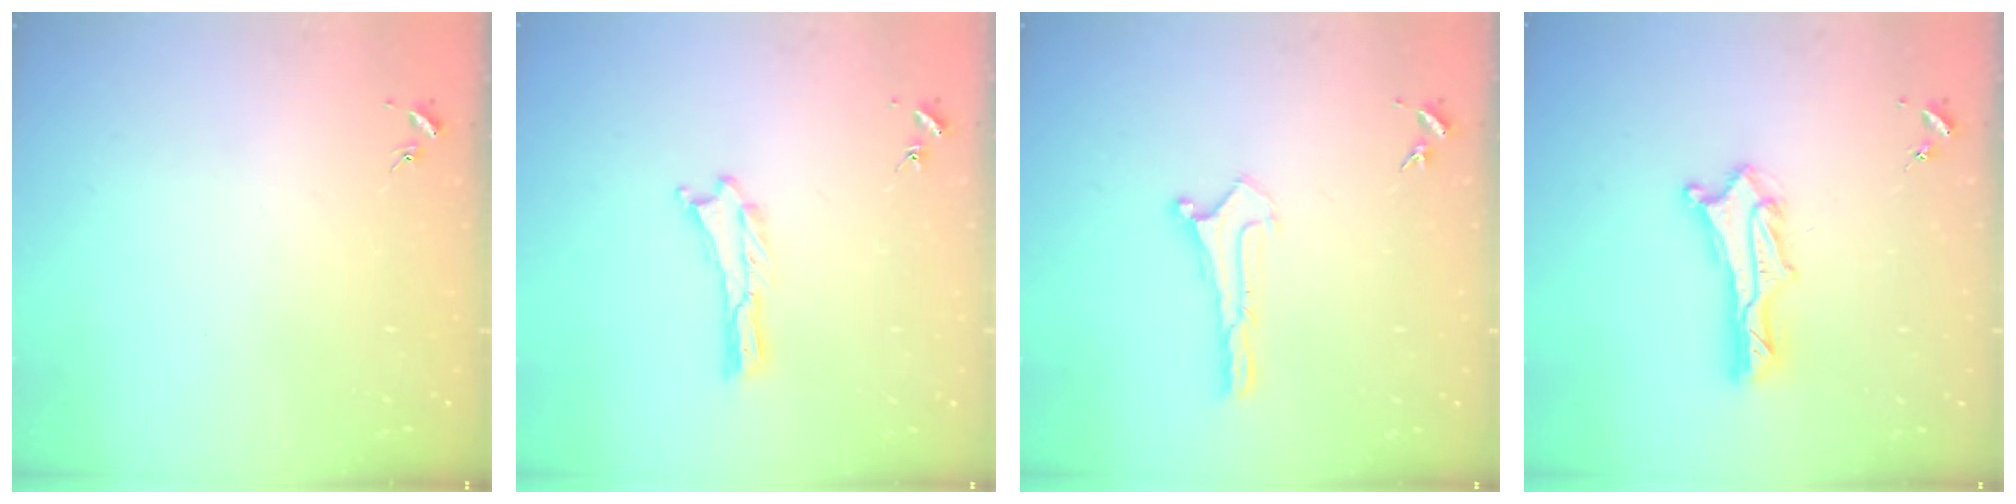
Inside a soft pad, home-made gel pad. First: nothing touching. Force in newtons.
{"total": 0.0}
{"total": 0.0}
{"total": 3.0, "press": 3.0, "slide": 0.2}